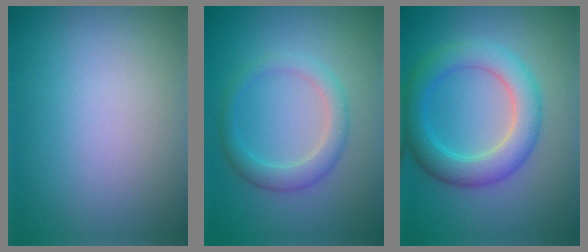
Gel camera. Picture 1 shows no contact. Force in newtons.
{"total": 2.7, "press": 2.7, "slide": 0.2}
{"total": 5.1, "press": 5.1, "slide": 0.1}